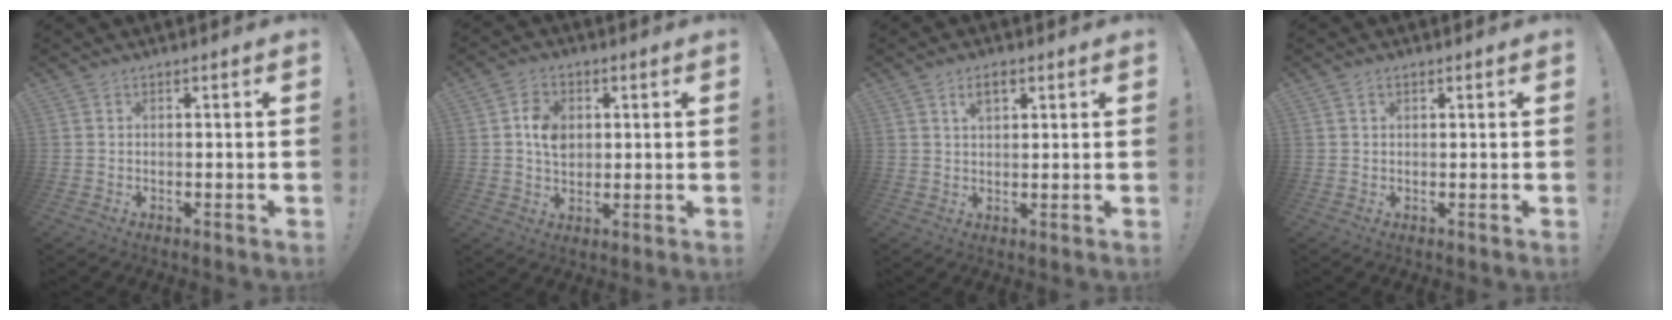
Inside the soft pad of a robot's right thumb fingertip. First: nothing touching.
{"total": 7.4, "force": [1.0, 5.8, 4.5], "torque": [-0.065, 0.008, 0.021]}
{"total": 3.9, "force": [1.9, 1.9, 2.8], "torque": [-0.042, -0.002, 0.031]}
{"total": 1.2, "force": [0.7, 0.7, 0.6], "torque": [-0.008, 0.001, 0.011]}